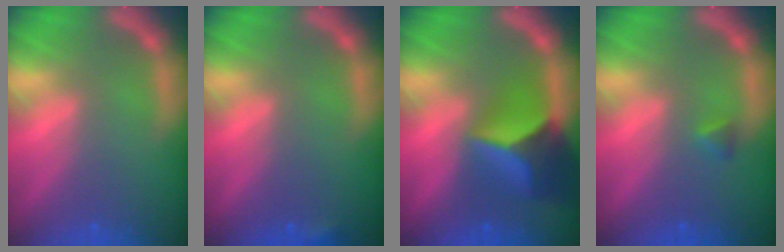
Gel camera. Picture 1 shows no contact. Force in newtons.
{"total": 0.9}
{"total": 8.4}
{"total": 0.9}